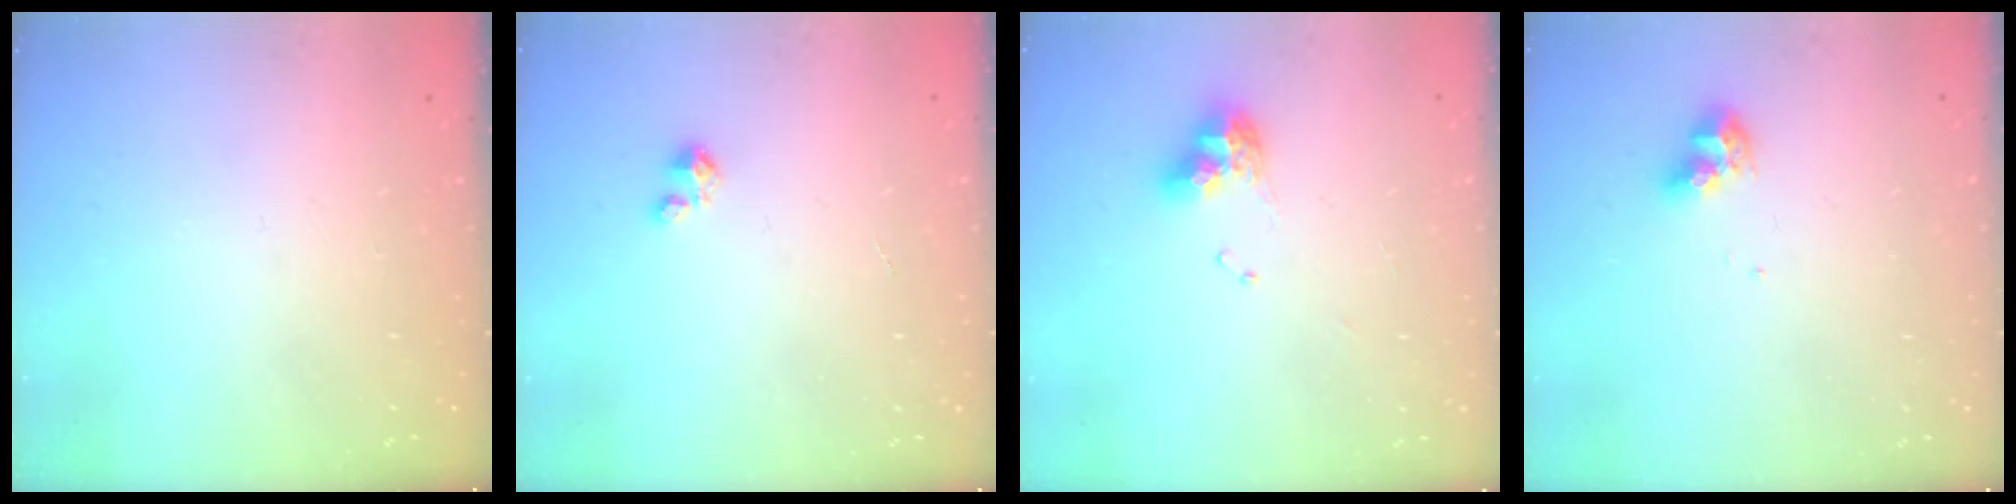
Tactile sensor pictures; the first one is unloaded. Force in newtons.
{"total": 2.1, "press": 2.1, "slide": 0.2}
{"total": 8.8, "press": 8.7, "slide": 1.1}
{"total": 8.1, "press": 8.1, "slide": 0.8}